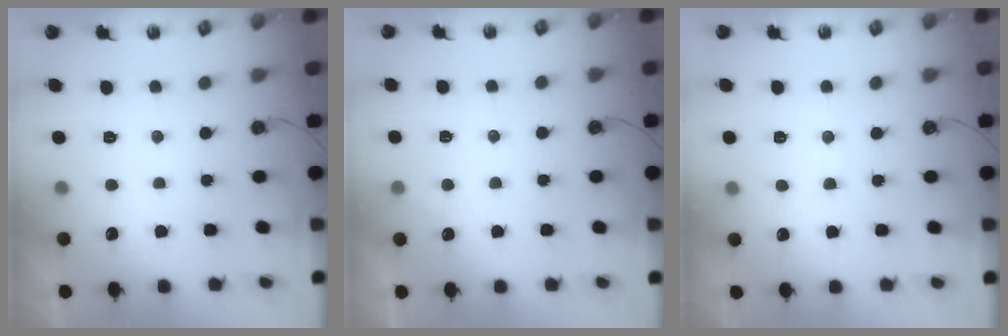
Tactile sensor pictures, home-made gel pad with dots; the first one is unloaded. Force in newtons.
{"total": 2.2, "press": 2.2, "slide": 0.3}
{"total": 2.7, "press": 2.7, "slide": 0.3}